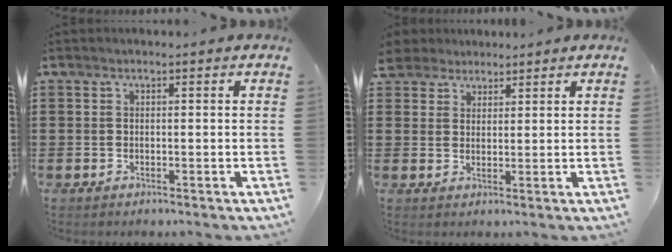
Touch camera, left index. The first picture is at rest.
{"total": 3.1, "force": [2.6, 1.7, 0.0], "torque": [-0.013, 0.007, 0.049]}